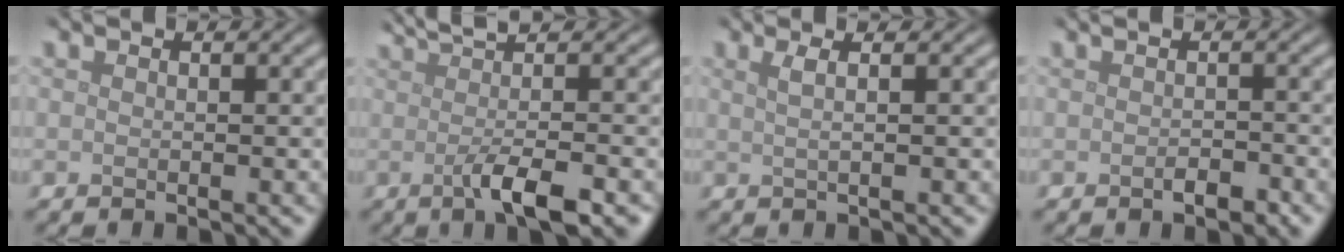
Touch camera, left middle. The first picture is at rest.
{"total": 6.6, "force": [-0.1, 1.7, 6.4], "torque": [-0.081, 0.006, 0.000]}
{"total": 2.3, "force": [1.0, 1.0, 1.9], "torque": [-0.022, 0.001, -0.005]}
{"total": 1.3, "force": [-0.7, 0.5, 1.0], "torque": [-0.017, -0.003, -0.010]}